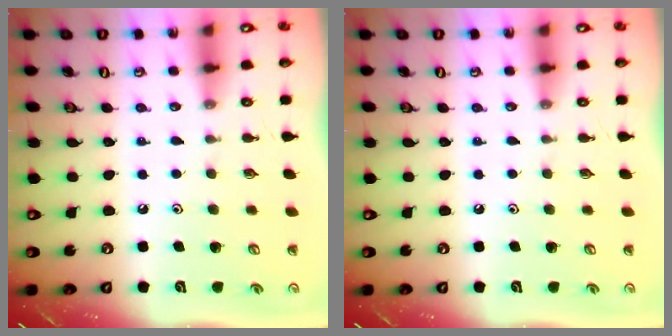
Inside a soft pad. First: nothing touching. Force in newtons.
{"total": 0.0}